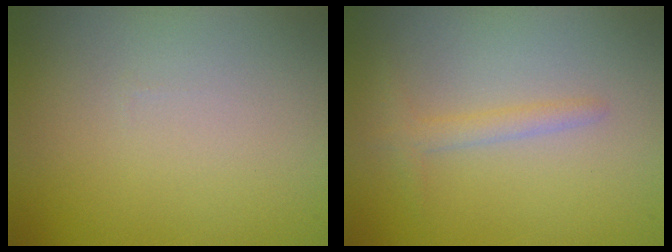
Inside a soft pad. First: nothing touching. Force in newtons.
{"total": 1.5, "press": 1.5, "slide": 0.1}